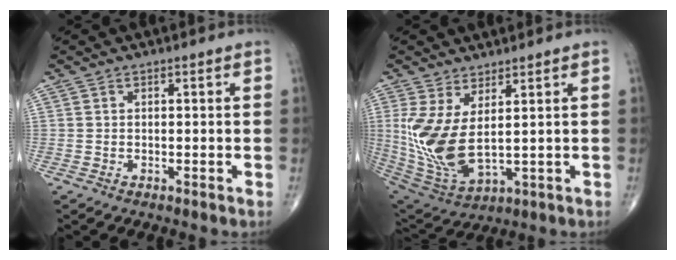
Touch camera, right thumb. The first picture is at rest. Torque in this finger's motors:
{"motor_torque": [-0.81, 1.41, 0.57, -0.36, 0.33]}